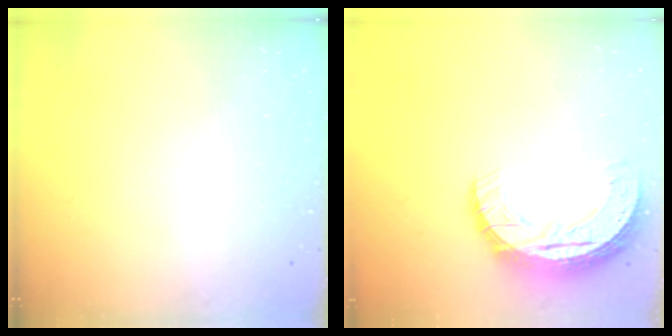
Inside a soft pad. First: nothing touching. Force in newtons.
{"total": 10.7, "press": 10.7, "slide": 0.8}